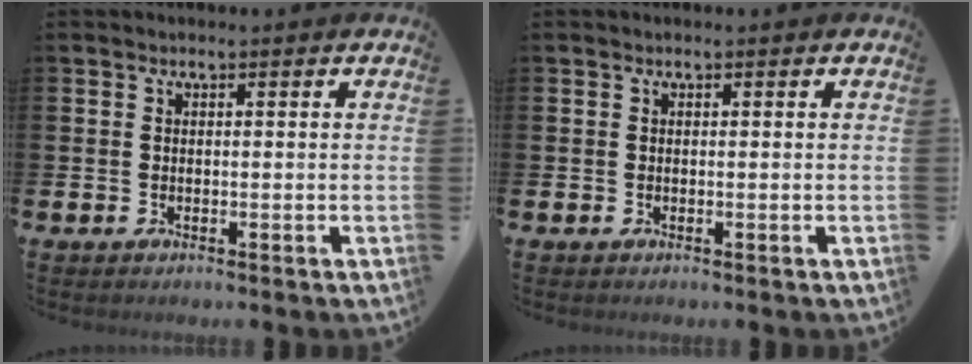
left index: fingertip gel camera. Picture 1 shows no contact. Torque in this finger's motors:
{"motor_torque": [-0.05, 0.05, 0.01, 0.00]}